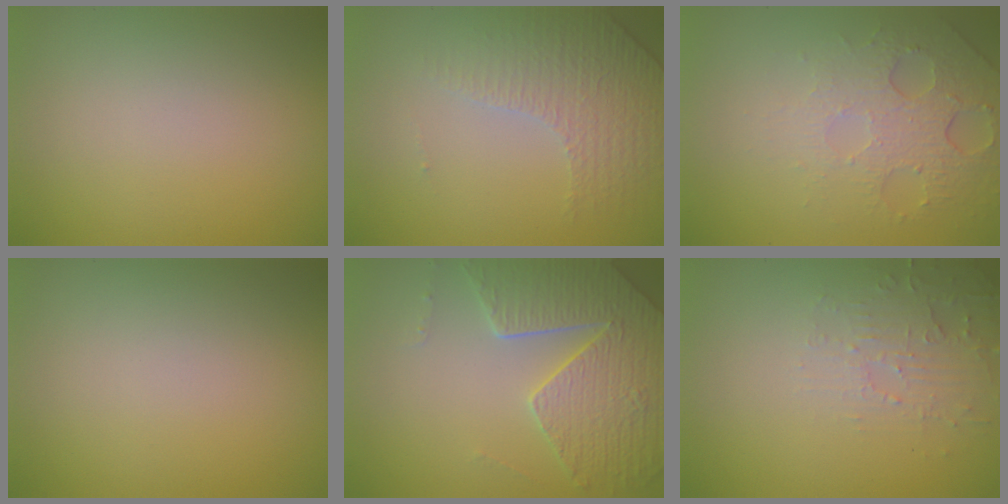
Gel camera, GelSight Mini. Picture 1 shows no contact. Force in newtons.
{"total": 4.6, "press": 3.0, "slide": 3.5}
{"total": 5.0, "press": 3.3, "slide": 3.8}
{"total": 0.0}
{"total": 6.9, "press": 5.3, "slide": 4.4}
{"total": 2.8, "press": 2.7, "slide": 0.6}